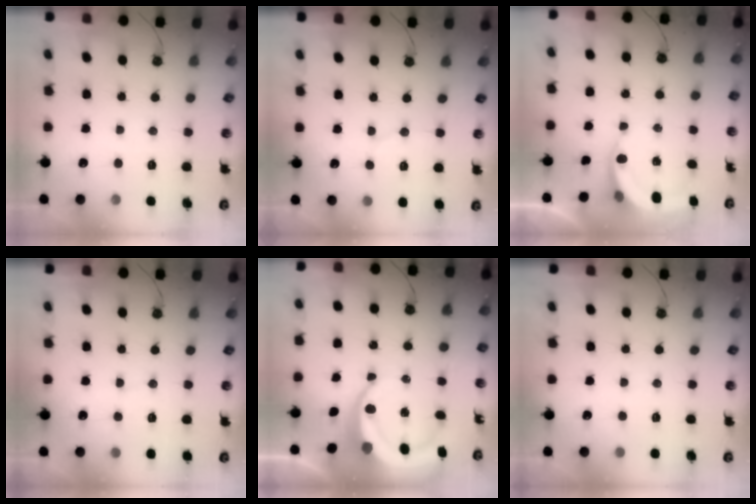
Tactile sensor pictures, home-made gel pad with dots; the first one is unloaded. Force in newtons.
{"total": 4.6, "press": 4.5, "slide": 0.9}
{"total": 4.5, "press": 4.5, "slide": 0.5}
{"total": 1.8, "press": 1.8, "slide": 0.1}
{"total": 9.2, "press": 9.1, "slide": 1.2}
{"total": 1.9, "press": 1.9, "slide": 0.2}